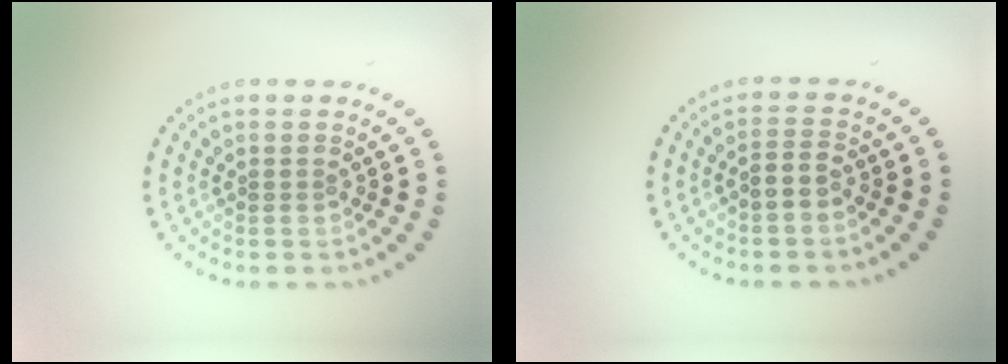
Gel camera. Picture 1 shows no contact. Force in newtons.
{"total": 1.5, "press": 1.3, "slide": 0.9}